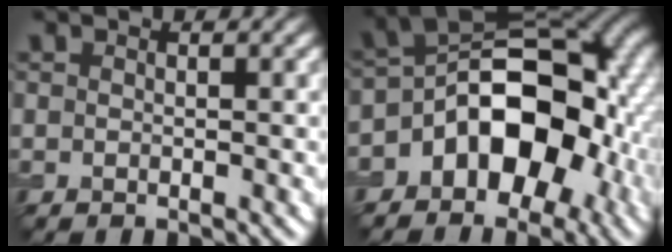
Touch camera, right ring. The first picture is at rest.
{"total": 12.4, "force": [-3.9, 7.9, 8.7], "torque": [-0.103, 0.011, -0.074]}